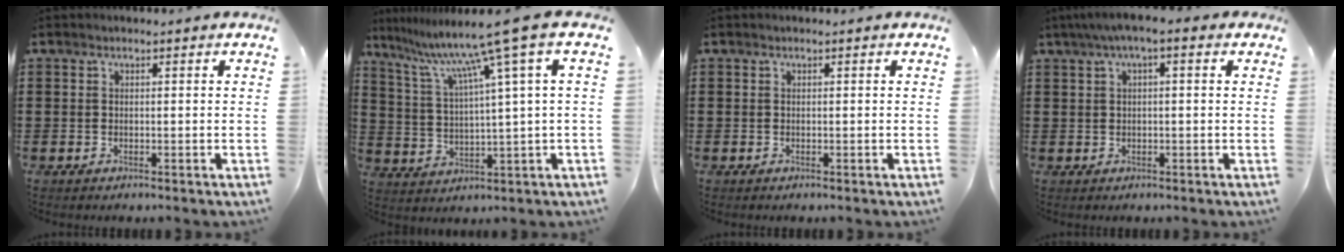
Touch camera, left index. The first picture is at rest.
{"total": 10.8, "force": [6.4, -1.2, 8.6], "torque": [-0.188, -0.031, 0.095]}
{"total": 0.0}
{"total": 2.8, "force": [0.3, 0.4, 2.7], "torque": [-0.049, 0.004, 0.003]}